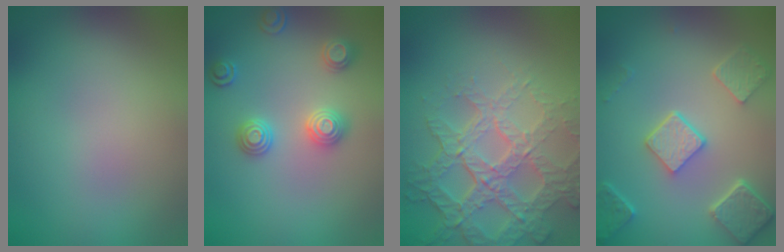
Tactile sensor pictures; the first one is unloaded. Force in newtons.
{"total": 3.0, "press": 2.9, "slide": 0.6}
{"total": 6.8, "press": 5.0, "slide": 4.7}
{"total": 5.5, "press": 4.2, "slide": 3.5}